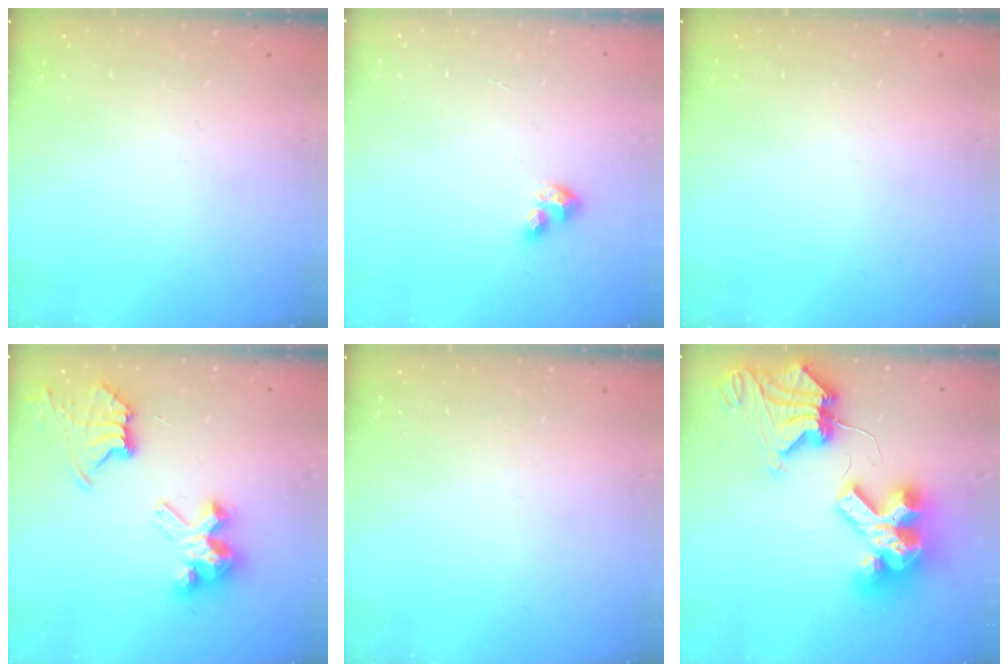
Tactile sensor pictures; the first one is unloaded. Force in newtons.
{"total": 2.8, "press": 2.8, "slide": 0.2}
{"total": 0.0}
{"total": 9.8, "press": 9.8, "slide": 0.7}
{"total": 0.0}
{"total": 18.4, "press": 18.3, "slide": 2.4}